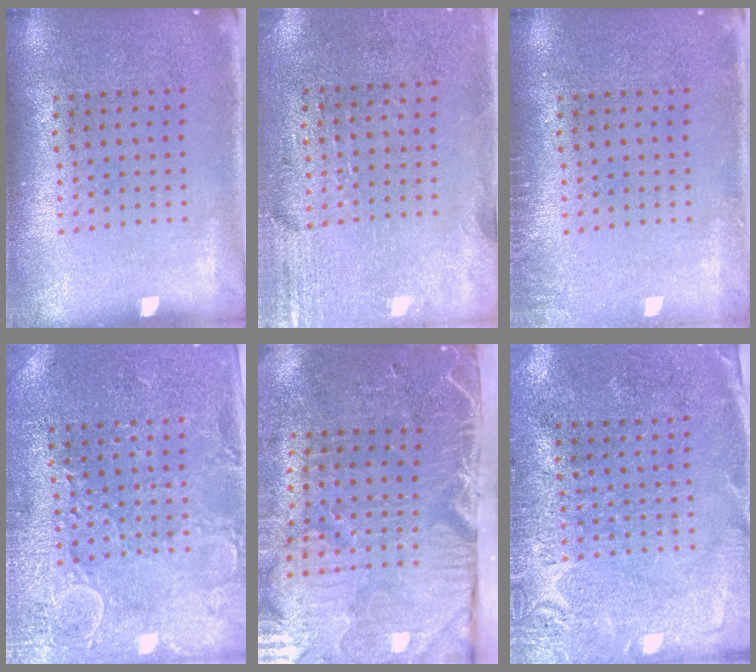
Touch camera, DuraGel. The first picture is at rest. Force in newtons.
{"total": 2.8, "press": 2.4, "slide": 1.4}
{"total": 1.1, "press": 1.1, "slide": 0.2}
{"total": 2.9, "press": 2.8, "slide": 0.4}
{"total": 5.4, "press": 4.5, "slide": 3.1}
{"total": 2.7, "press": 2.6, "slide": 0.6}